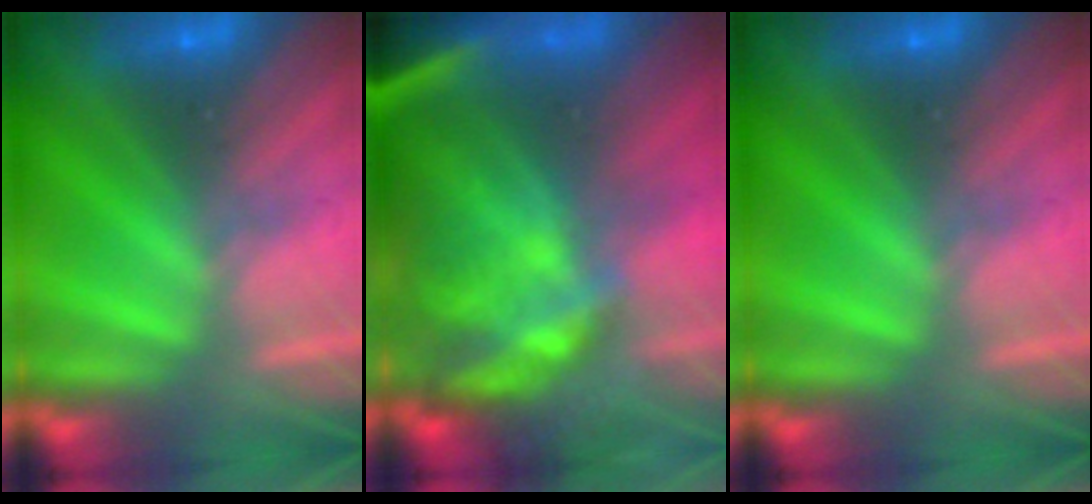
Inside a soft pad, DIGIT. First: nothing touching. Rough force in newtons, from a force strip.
{"total": 11.1}
{"total": 0.0}